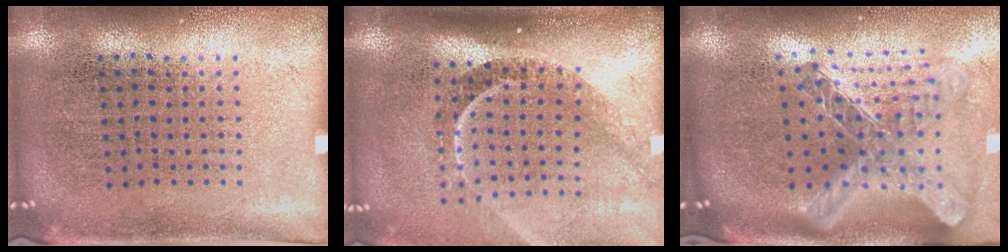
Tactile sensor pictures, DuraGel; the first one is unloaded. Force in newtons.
{"total": 2.3, "press": 1.6, "slide": 1.6}
{"total": 2.8, "press": 2.0, "slide": 1.9}